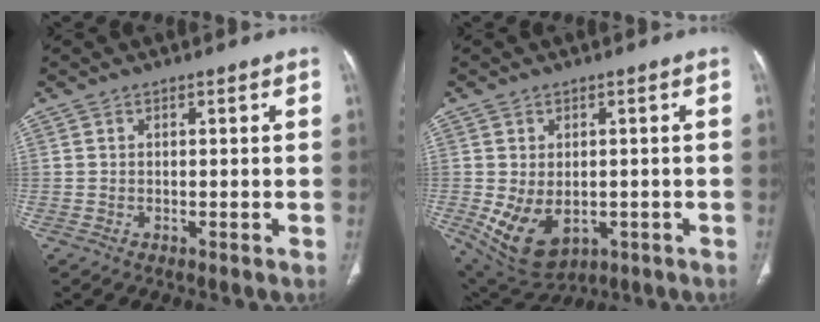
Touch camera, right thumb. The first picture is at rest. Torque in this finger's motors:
{"motor_torque": [-0.64, 0.98, 0.42, 0.66, 0.27]}